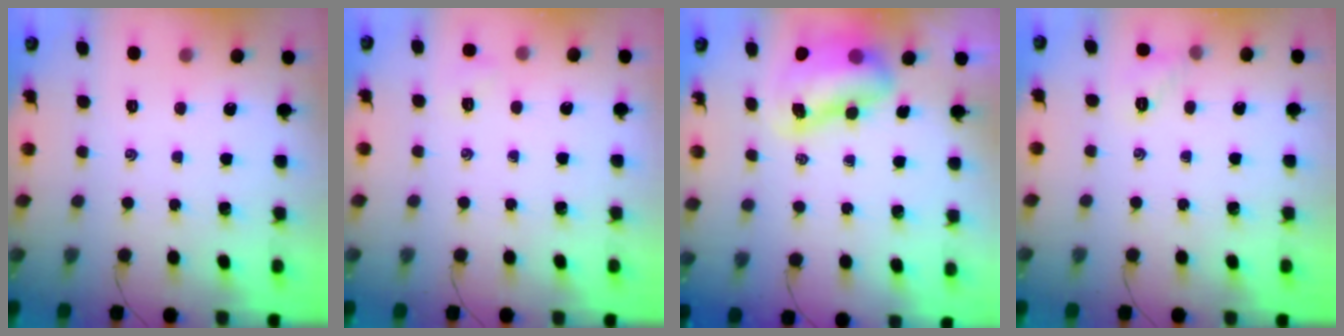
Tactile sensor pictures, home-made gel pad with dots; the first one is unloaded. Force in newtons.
{"total": 4.5, "press": 4.4, "slide": 1.0}
{"total": 9.2, "press": 9.0, "slide": 2.1}
{"total": 5.6, "press": 5.4, "slide": 1.6}